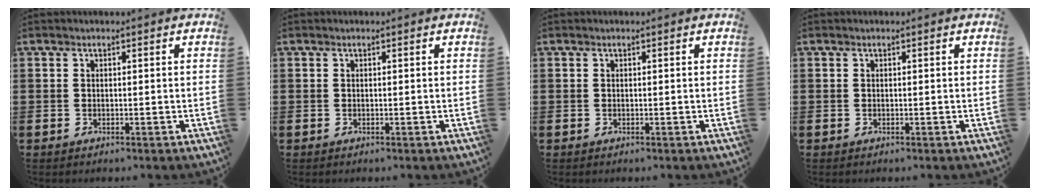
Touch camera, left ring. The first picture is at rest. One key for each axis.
{"total": 0.0}
{"total": 0.0}
{"total": 0.0}